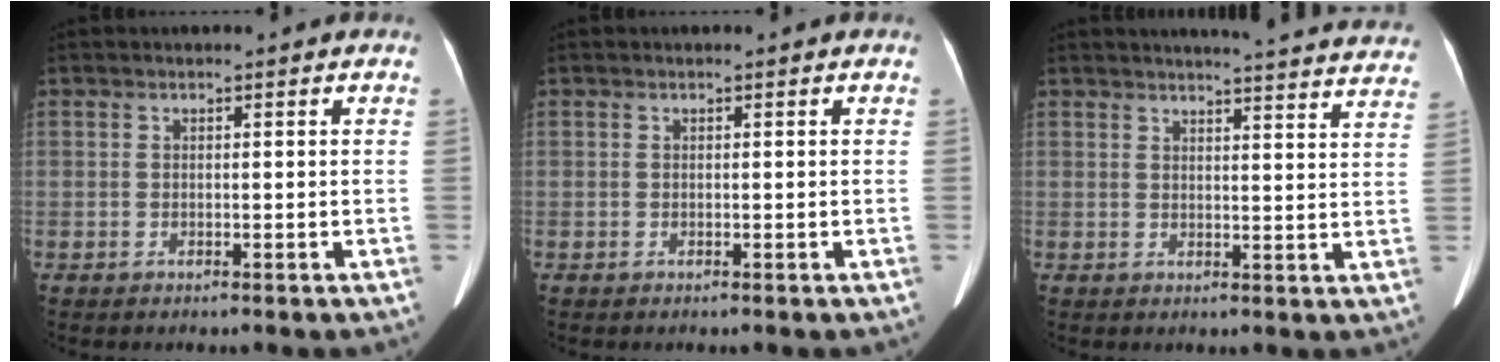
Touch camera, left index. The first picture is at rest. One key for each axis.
{"total": 0.0}
{"total": 22.3, "fx": 21.4, "fy": 1.3, "fz": 6.1, "tx": -0.066, "ty": -0.068, "tz": 0.232}